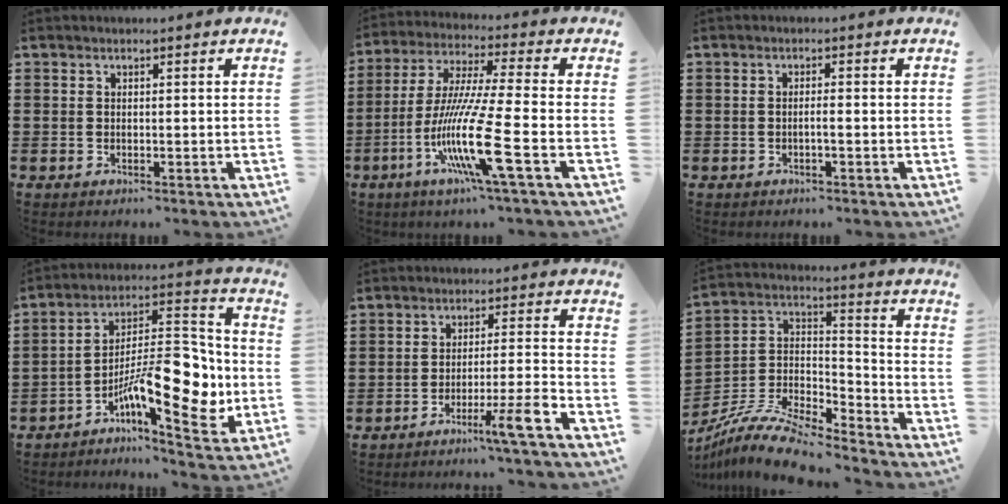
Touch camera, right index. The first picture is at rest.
{"total": 15.1, "force": [-5.4, 0.8, 14.0], "torque": [-0.308, -0.023, -0.109]}
{"total": 1.2, "force": [-0.5, -0.1, 1.1], "torque": [-0.019, -0.004, -0.009]}
{"total": 14.9, "force": [-5.1, 5.4, 12.9], "torque": [-0.198, -0.014, -0.095]}
{"total": 6.5, "force": [-4.4, -0.4, 4.7], "torque": [-0.079, -0.010, -0.079]}
{"total": 10.8, "force": [-9.4, 2.5, 4.5], "torque": [-0.095, 0.021, -0.188]}